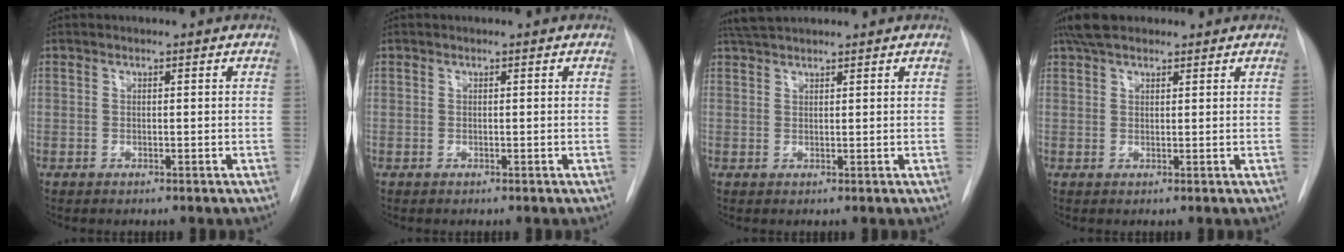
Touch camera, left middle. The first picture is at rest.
{"total": 0.0}
{"total": 3.6, "force": [3.3, 0.4, 1.3], "torque": [-0.025, 0.024, 0.063]}
{"total": 5.0, "force": [3.9, 2.0, 2.4], "torque": [-0.048, 0.024, 0.071]}